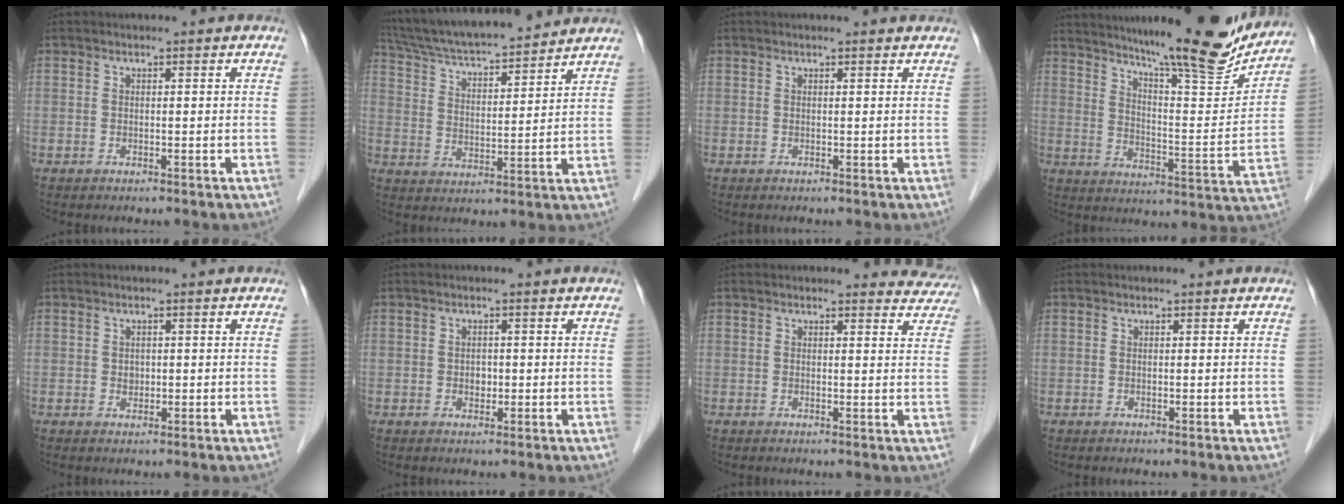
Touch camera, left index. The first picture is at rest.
{"total": 17.7, "force": [16.2, 1.8, 7.1], "torque": [-0.128, 0.025, 0.266]}
{"total": 1.4, "force": [1.4, 0.1, 0.4], "torque": [-0.013, 0.004, 0.012]}
{"total": 20.3, "force": [17.5, 1.7, 10.2], "torque": [-0.152, -0.033, 0.247]}
{"total": 1.1, "force": [-0.1, 1.0, 0.6], "torque": [-0.010, -0.001, 0.000]}
{"total": 1.4, "force": [-0.3, 1.1, 0.8], "torque": [-0.014, 0.000, -0.003]}
{"total": 5.3, "force": [5.0, 1.6, 0.0], "torque": [0.023, -0.019, 0.025]}
{"total": 0.0}